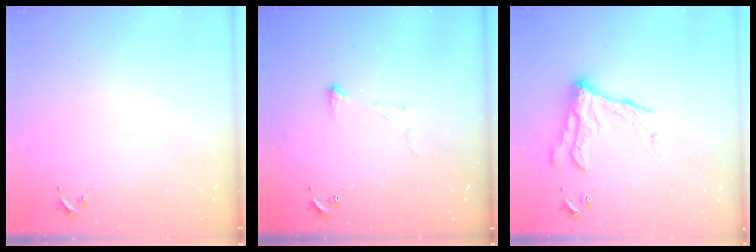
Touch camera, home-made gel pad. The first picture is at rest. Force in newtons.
{"total": 3.7, "press": 3.6, "slide": 0.6}
{"total": 16.1, "press": 16.0, "slide": 0.9}